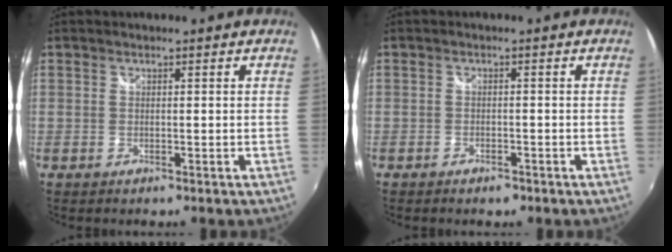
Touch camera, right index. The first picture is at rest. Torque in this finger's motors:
{"motor_torque": [0.02, -0.01, 0.11, 0.00]}